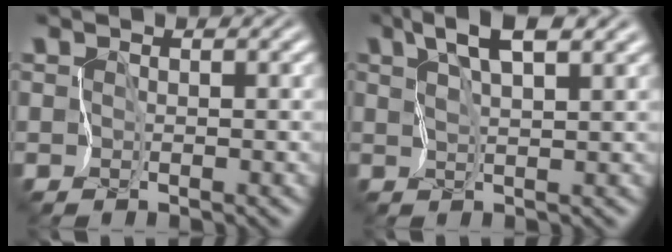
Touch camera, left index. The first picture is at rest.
{"total": 3.9, "force": [2.5, 0.8, 2.9], "torque": [-0.060, 0.007, 0.045]}